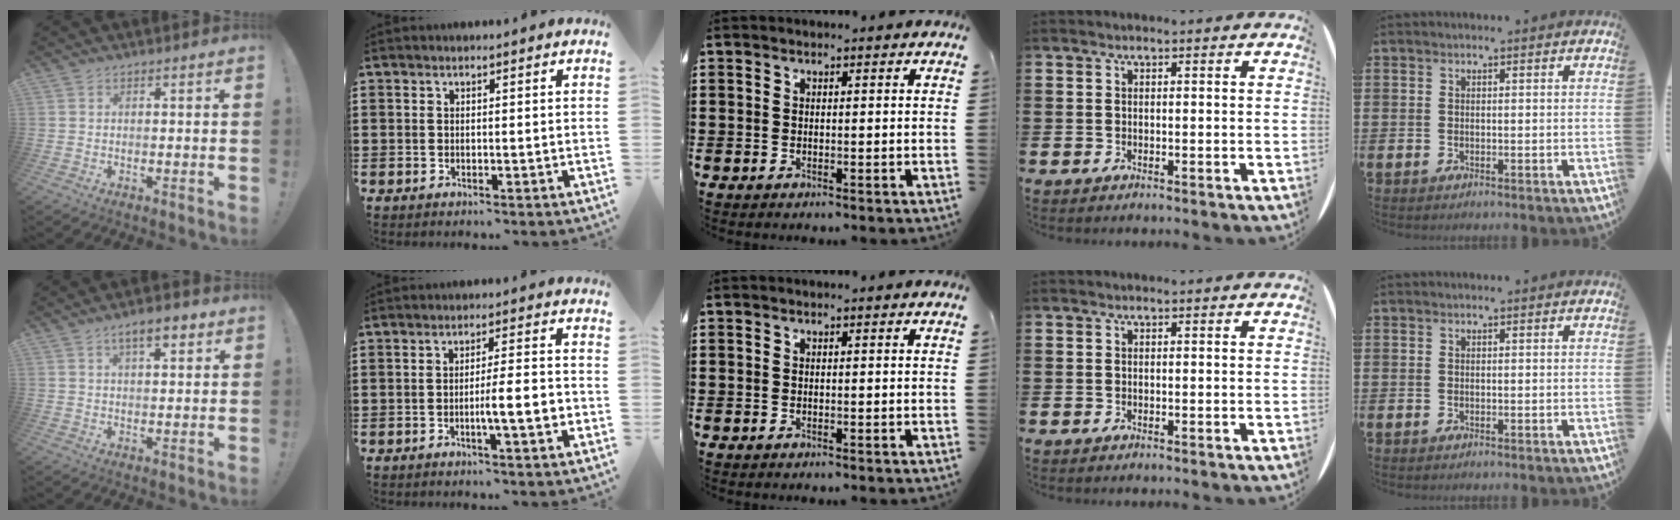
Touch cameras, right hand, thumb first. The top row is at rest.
{"thumb": {"total": 6.4, "force": [3.4, 2.2, 4.9], "torque": [-0.066, -0.011, 0.053]}, "index": {"total": 6.0, "force": [-1.6, 0.6, 5.7], "torque": [-0.094, -0.001, -0.027]}}